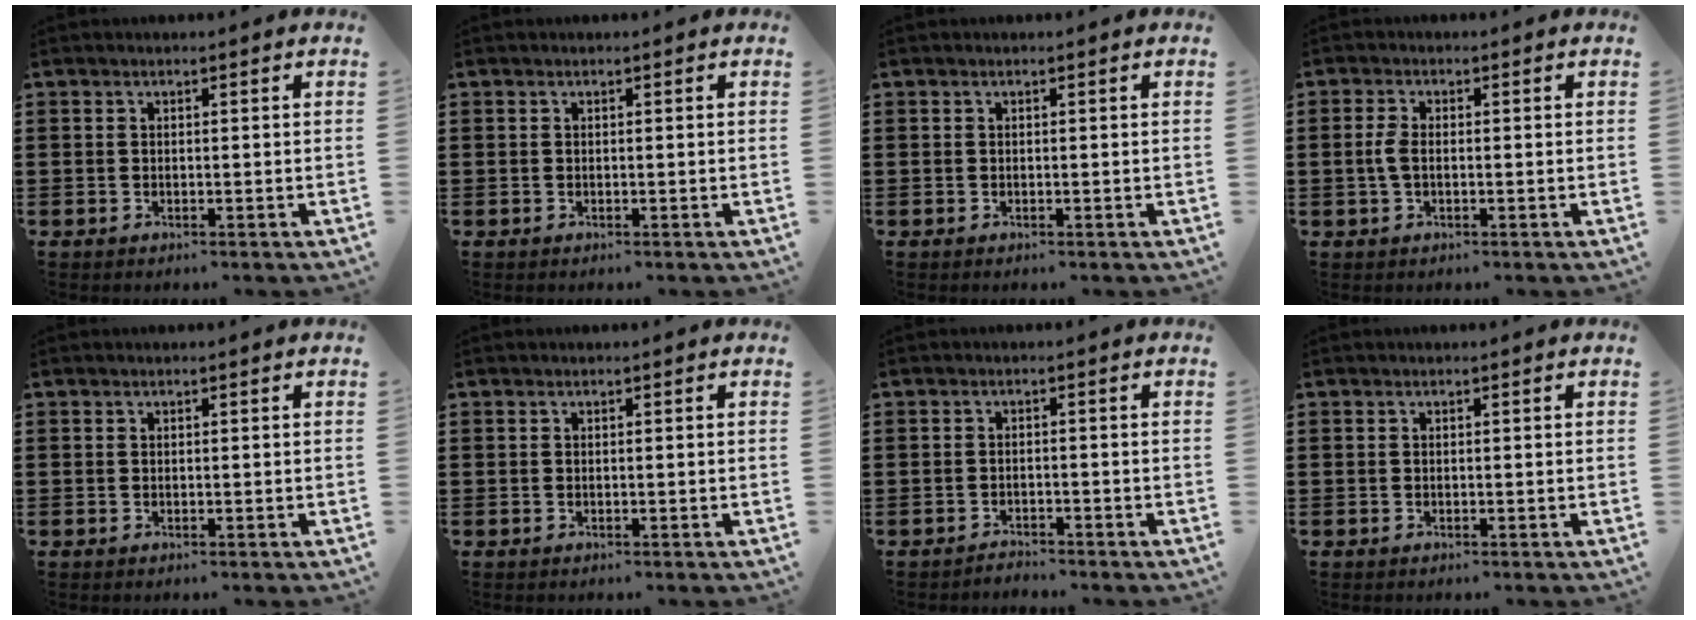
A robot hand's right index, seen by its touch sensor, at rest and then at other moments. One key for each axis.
{"total": 0.0}
{"total": 0.0}
{"total": 2.9, "fx": -0.2, "fy": 1.4, "fz": 2.6, "tx": -0.072, "ty": -0.004, "tz": -0.012}
{"total": 0.0}
{"total": 0.0}
{"total": 1.4, "fx": -1.4, "fy": 0.1, "fz": -0.1, "tx": -0.003, "ty": 0.003, "tz": -0.032}
{"total": 0.0}